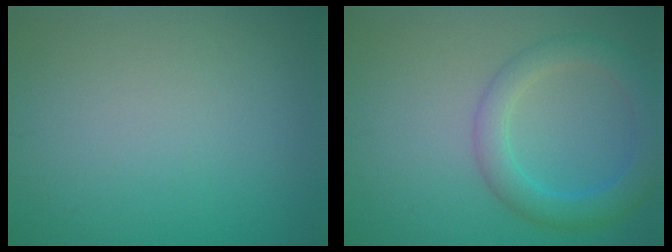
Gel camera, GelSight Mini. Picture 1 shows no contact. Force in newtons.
{"total": 4.2, "press": 4.2, "slide": 0.2}